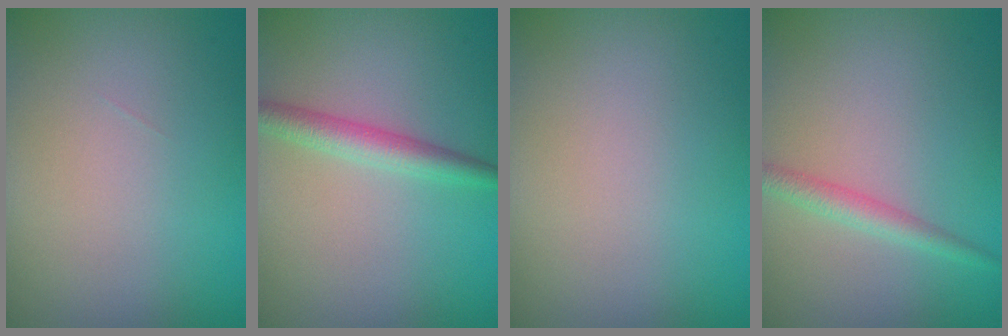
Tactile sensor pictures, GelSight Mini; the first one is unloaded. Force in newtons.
{"total": 2.7, "press": 2.7, "slide": 0.0}
{"total": 0.0}
{"total": 2.0, "press": 2.0, "slide": 0.0}